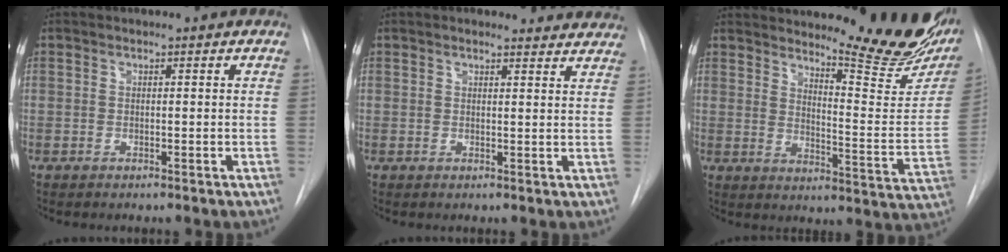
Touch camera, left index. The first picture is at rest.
{"total": 9.0, "force": [8.5, 2.1, 1.9], "torque": [0.001, 0.001, 0.072]}
{"total": 21.6, "force": [18.3, 3.2, 11.1], "torque": [-0.146, -0.084, 0.222]}